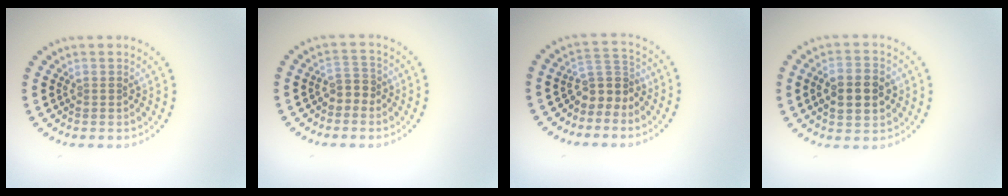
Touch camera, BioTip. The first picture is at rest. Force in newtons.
{"total": 1.8, "press": 1.6, "slide": 0.9}
{"total": 2.8, "press": 2.0, "slide": 2.0}
{"total": 4.6, "press": 4.6, "slide": 0.2}